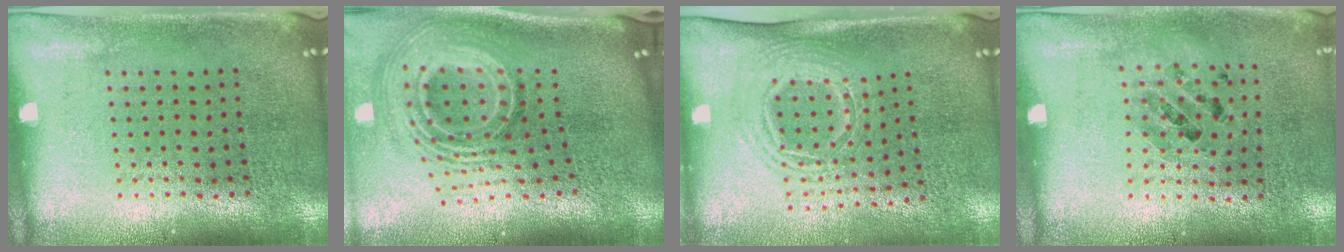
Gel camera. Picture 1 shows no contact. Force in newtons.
{"total": 2.8, "press": 1.8, "slide": 2.1}
{"total": 1.6, "press": 1.2, "slide": 1.0}
{"total": 0.9, "press": 0.8, "slide": 0.4}